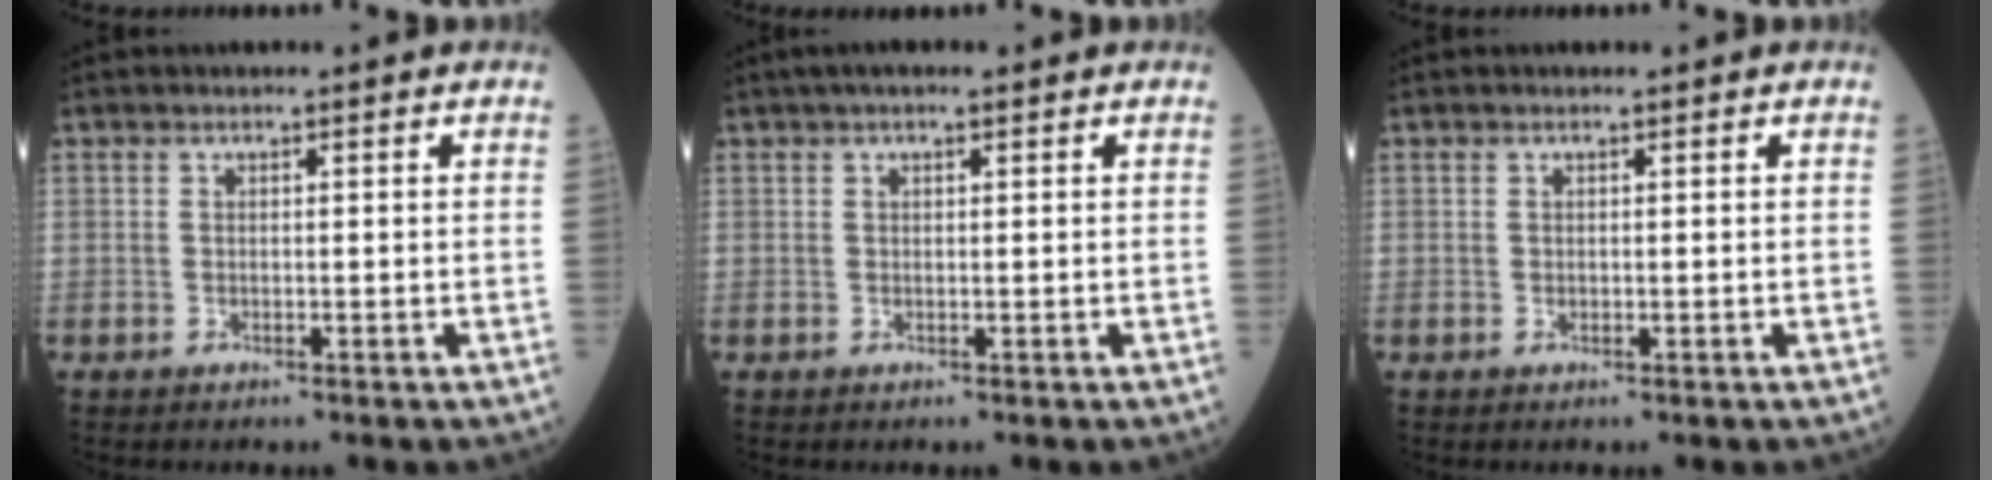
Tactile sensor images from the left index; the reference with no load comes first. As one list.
[{"total": 2.5, "force": [1.5, 0.6, 1.9], "torque": [-0.031, 0.020, 0.023]}, {"total": 0.0}]